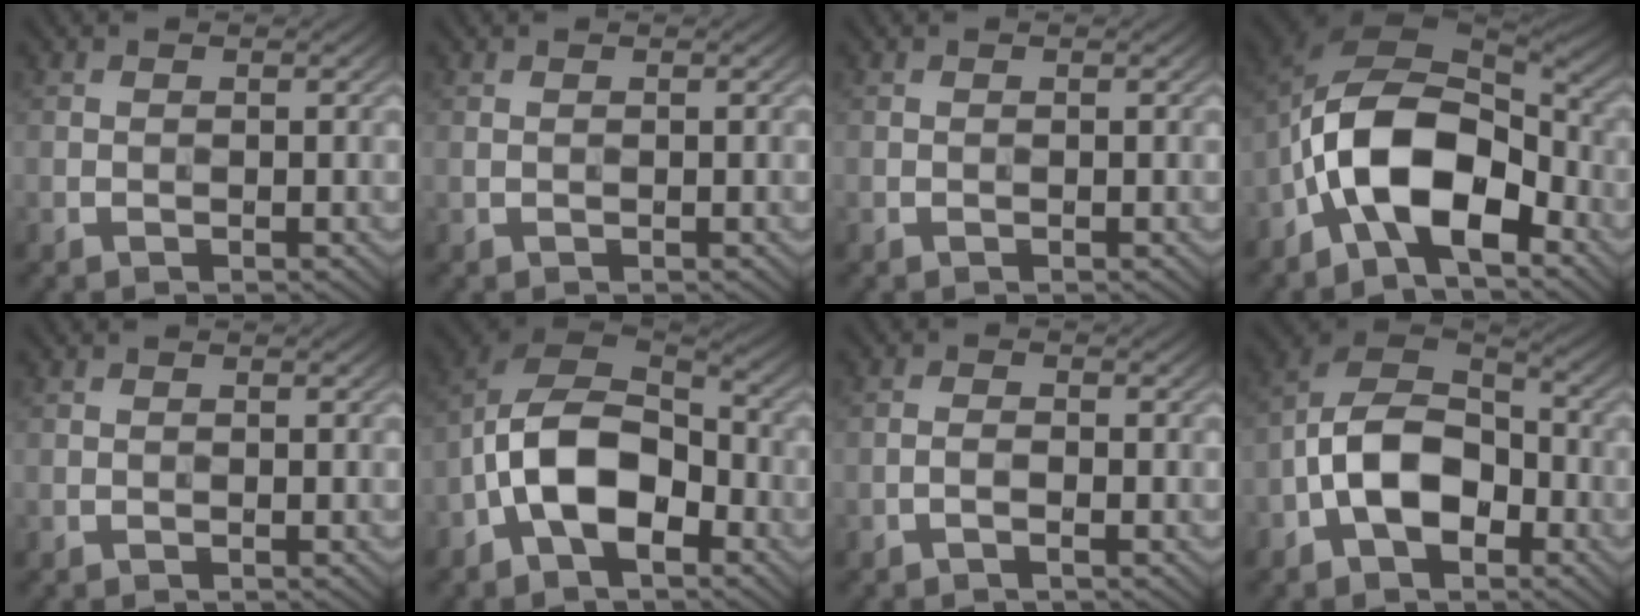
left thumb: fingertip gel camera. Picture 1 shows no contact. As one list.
[{"total": 0.0}, {"total": 0.0}, {"total": 13.3, "force": [-4.7, 7.0, 10.3], "torque": [-0.185, -0.005, -0.094]}, {"total": 0.0}, {"total": 12.0, "force": [-4.2, 6.7, 9.1], "torque": [-0.177, 0.004, -0.094]}, {"total": 1.0, "force": [-0.6, 0.0, 0.8], "torque": [-0.018, 0.008, -0.014]}, {"total": 10.6, "force": [-3.6, 6.2, 7.8], "torque": [-0.155, 0.012, -0.085]}]